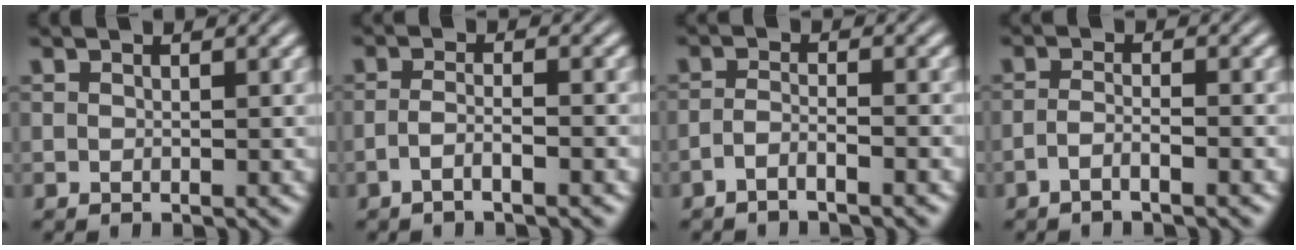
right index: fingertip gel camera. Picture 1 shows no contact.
{"total": 2.3, "force": [-1.7, -0.5, 1.5], "torque": [-0.030, -0.013, -0.025]}
{"total": 2.4, "force": [-2.2, -0.5, 1.0], "torque": [-0.017, -0.010, -0.035]}
{"total": 2.3, "force": [-1.8, -0.6, 1.2], "torque": [-0.023, -0.011, -0.028]}